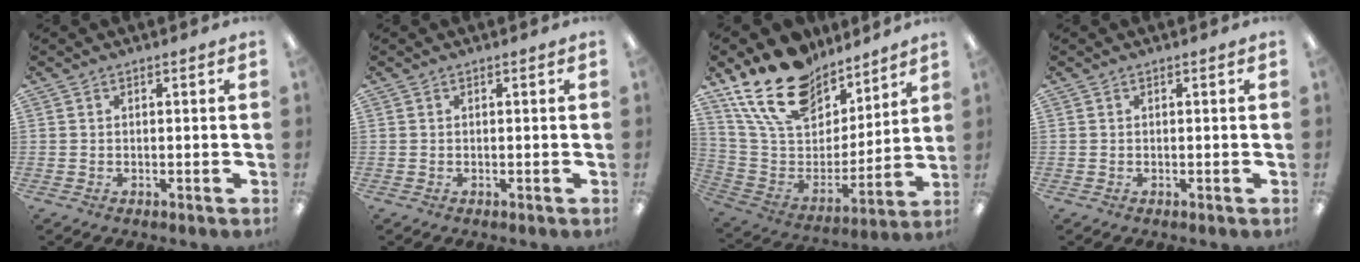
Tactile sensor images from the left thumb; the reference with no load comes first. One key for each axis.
{"total": 0.0}
{"total": 21.1, "fx": 15.9, "fy": 10.6, "fz": 9.0, "tx": -0.186, "ty": -0.095, "tz": 0.292}
{"total": 0.0}